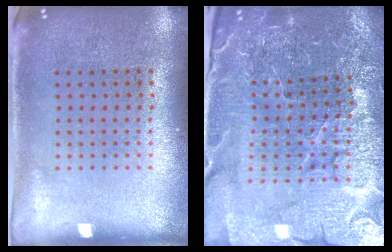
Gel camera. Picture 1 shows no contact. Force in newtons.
{"total": 4.9, "press": 4.7, "slide": 1.4}